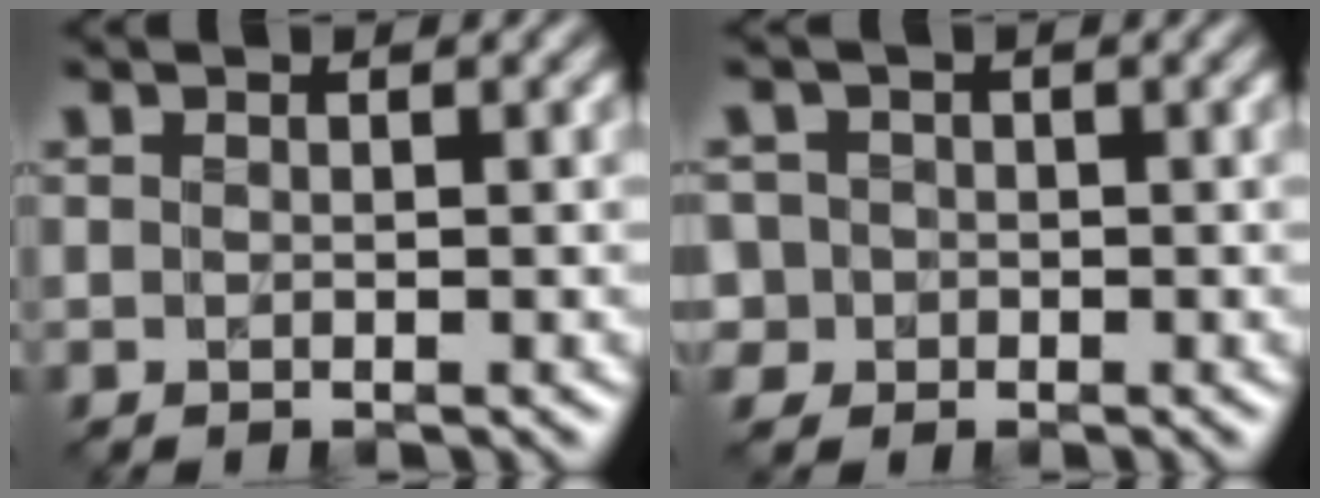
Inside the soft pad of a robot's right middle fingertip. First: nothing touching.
{"total": 3.6, "force": [-0.1, 3.5, 1.0], "torque": [-0.012, 0.022, -0.025]}